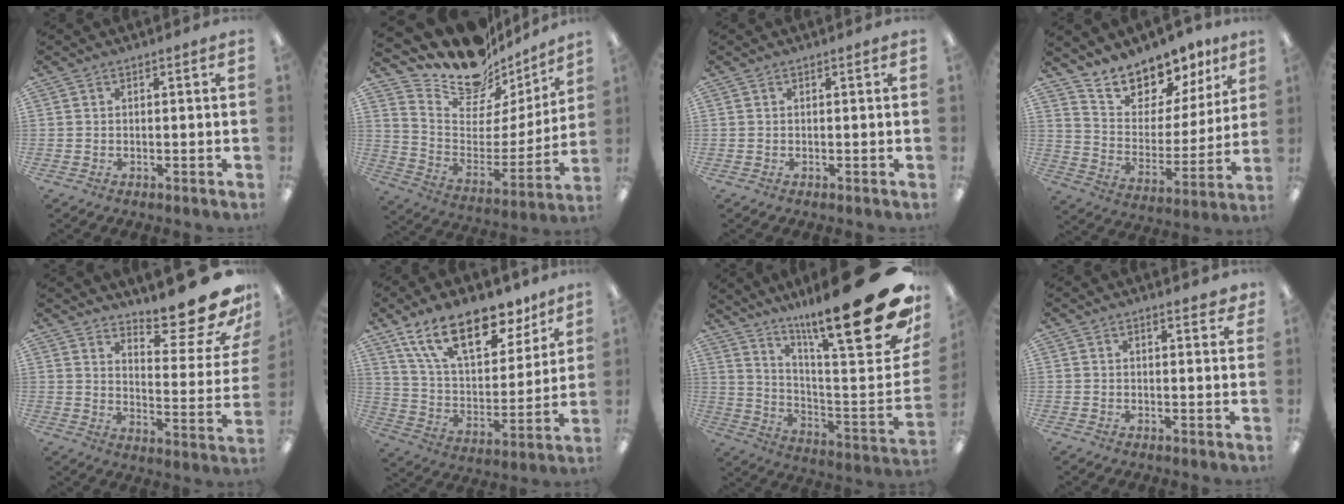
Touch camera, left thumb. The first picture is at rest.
{"total": 17.9, "force": [15.4, 7.3, 5.6], "torque": [-0.100, -0.127, 0.267]}
{"total": 0.0}
{"total": 13.0, "force": [11.8, 5.1, 1.9], "torque": [-0.049, -0.108, 0.216]}
{"total": 17.0, "force": [13.4, 4.1, 9.6], "torque": [-0.124, -0.116, 0.217]}
{"total": 21.4, "force": [14.5, 9.8, 12.3], "torque": [-0.207, -0.077, 0.256]}
{"total": 30.0, "force": [17.9, 5.3, 23.5], "torque": [-0.314, -0.137, 0.296]}
{"total": 2.3, "force": [1.9, 0.5, 1.1], "torque": [-0.017, -0.004, 0.033]}